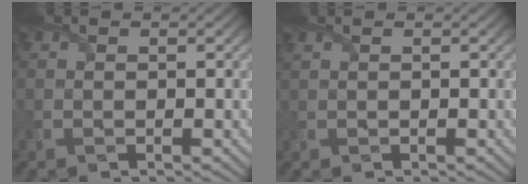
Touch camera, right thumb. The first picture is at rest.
{"total": 0.6, "force": [0.4, 0.1, 0.4], "torque": [-0.016, 0.003, 0.007]}